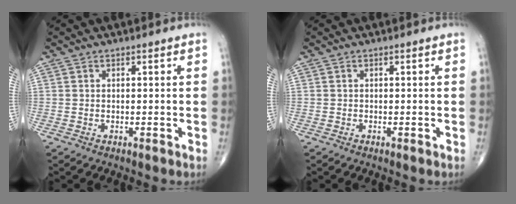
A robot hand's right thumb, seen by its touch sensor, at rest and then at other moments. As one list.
[{"total": 0.0}]